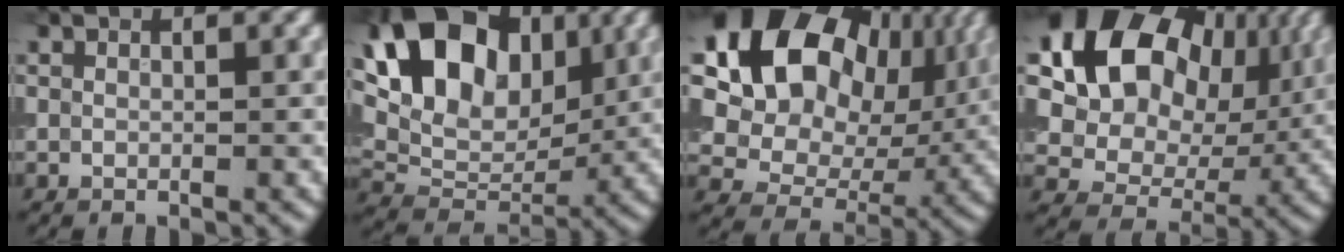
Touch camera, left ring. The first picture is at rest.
{"total": 12.8, "force": [4.2, 8.9, 8.3], "torque": [-0.157, 0.018, 0.070]}
{"total": 16.9, "force": [5.7, 12.4, 10.0], "torque": [-0.187, 0.033, 0.105]}
{"total": 15.0, "force": [4.9, 10.8, 9.2], "torque": [-0.159, 0.018, 0.086]}